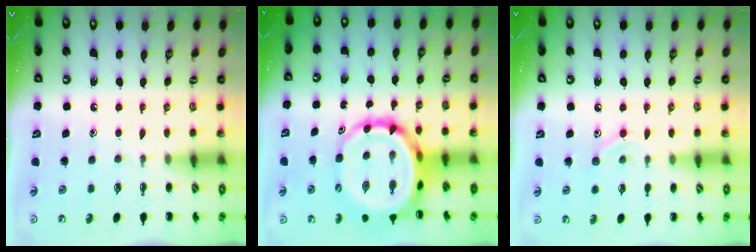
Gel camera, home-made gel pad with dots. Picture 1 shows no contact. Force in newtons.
{"total": 11.9, "press": 11.5, "slide": 3.1}
{"total": 7.6, "press": 7.5, "slide": 1.4}